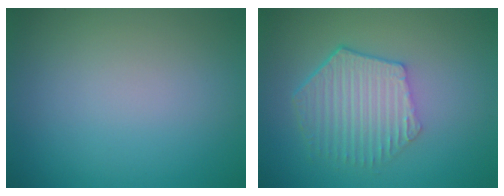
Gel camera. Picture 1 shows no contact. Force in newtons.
{"total": 5.6, "press": 4.1, "slide": 3.7}